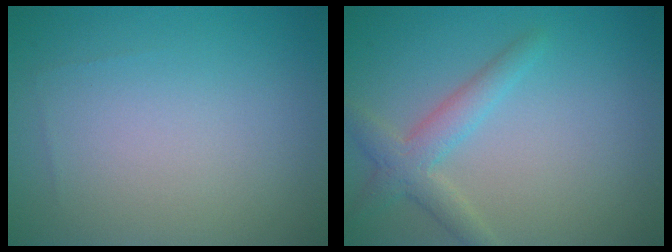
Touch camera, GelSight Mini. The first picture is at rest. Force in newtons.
{"total": 3.0, "press": 3.0, "slide": 0.1}